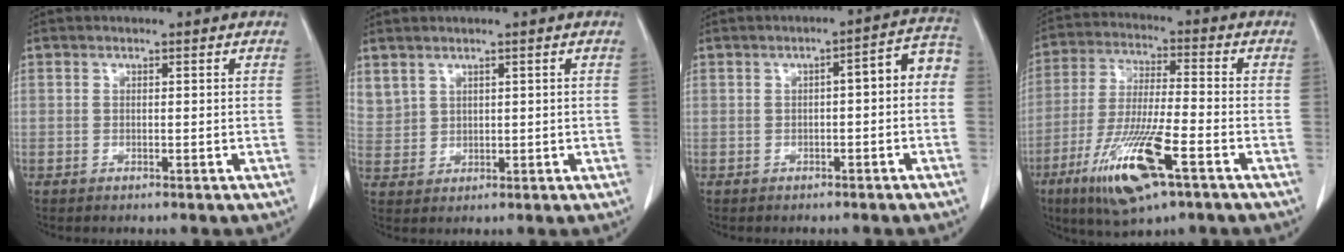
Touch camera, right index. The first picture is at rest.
{"total": 5.1, "force": [3.2, 3.6, 1.5], "torque": [-0.042, 0.010, 0.081]}
{"total": 5.3, "force": [-0.5, 1.4, 5.1], "torque": [-0.060, 0.032, -0.010]}
{"total": 14.6, "force": [-7.2, 2.2, 12.5], "torque": [-0.249, -0.029, -0.126]}